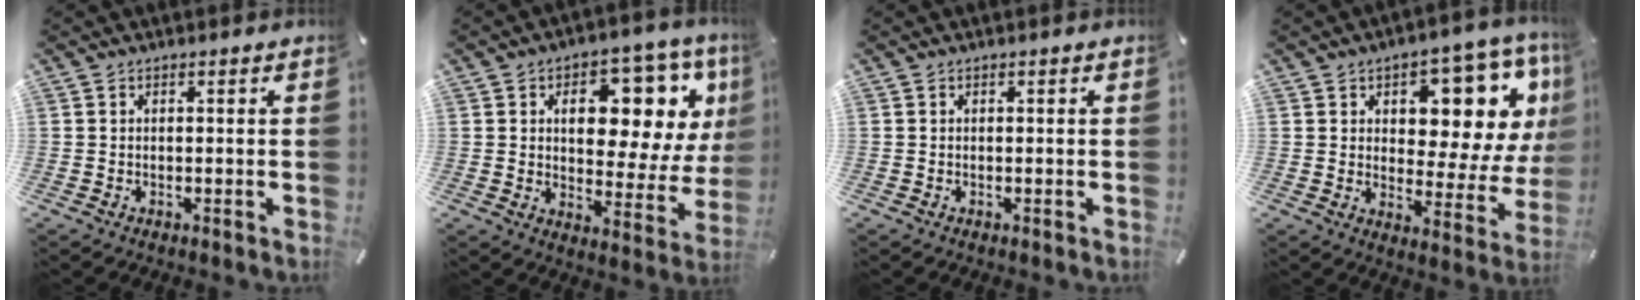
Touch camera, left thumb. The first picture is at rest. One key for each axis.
{"total": 14.8, "fx": 7.1, "fy": 8.3, "fz": 10.0, "tx": -0.119, "ty": -0.066, "tz": 0.112}
{"total": 0.0}
{"total": 12.8, "fx": 7.1, "fy": 7.1, "fz": 8.0, "tx": -0.095, "ty": -0.077, "tz": 0.115}